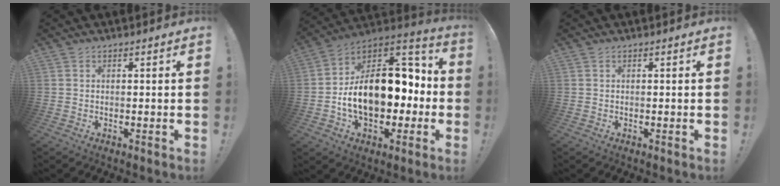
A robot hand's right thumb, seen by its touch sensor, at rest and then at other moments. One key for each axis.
{"total": 21.9, "fx": -2.2, "fy": 14.3, "fz": 16.4, "tx": -0.250, "ty": 0.015, "tz": -0.021}
{"total": 0.0}